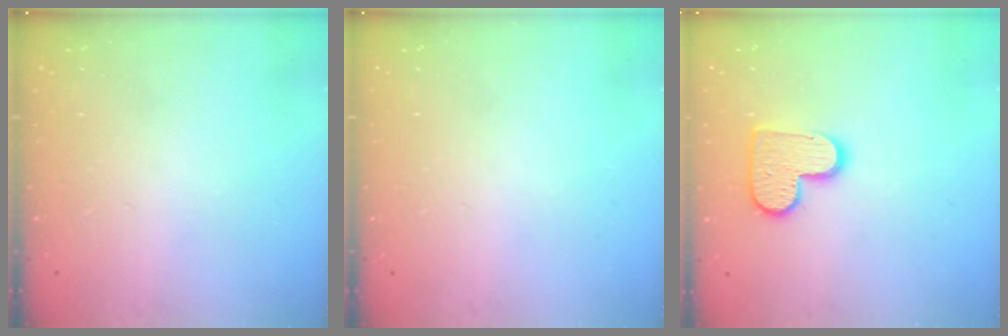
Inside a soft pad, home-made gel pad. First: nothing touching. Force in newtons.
{"total": 0.0}
{"total": 11.5, "press": 11.4, "slide": 0.6}